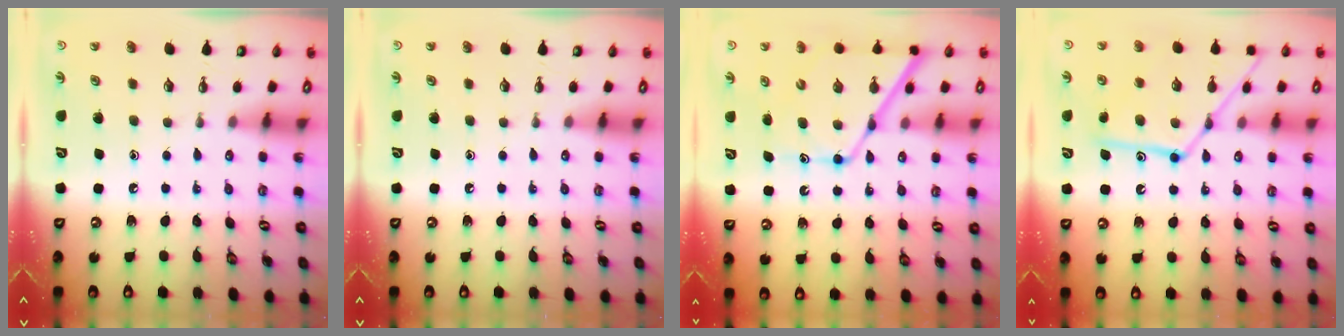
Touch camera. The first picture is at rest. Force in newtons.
{"total": 0.0}
{"total": 13.8, "press": 13.7, "slide": 1.3}
{"total": 14.2, "press": 14.1, "slide": 0.9}